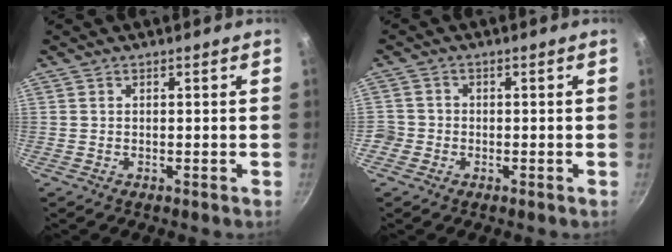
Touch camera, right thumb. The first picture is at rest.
{"total": 2.8, "force": [-1.1, 2.5, 0.5], "torque": [0.002, 0.014, -0.023]}